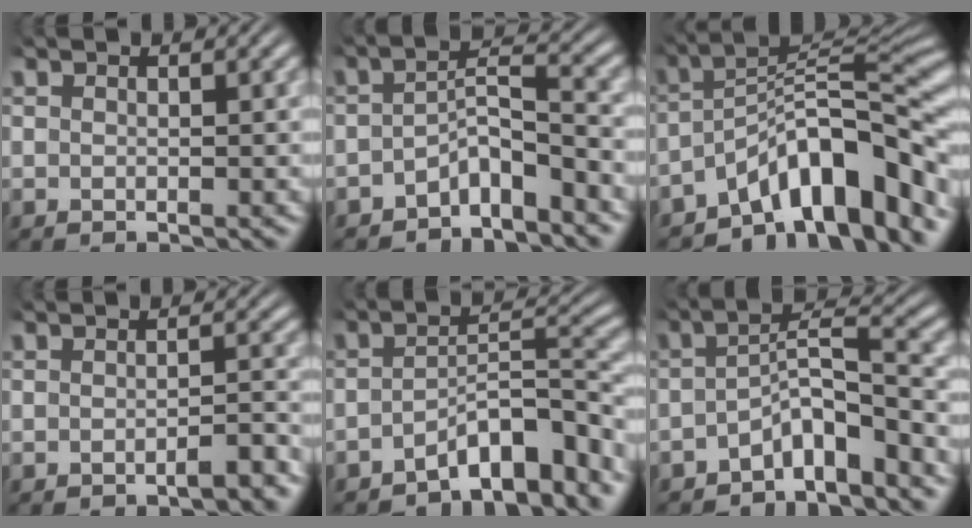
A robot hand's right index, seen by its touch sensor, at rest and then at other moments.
{"total": 3.8, "force": [-2.9, 1.0, 2.3], "torque": [-0.032, -0.009, -0.047]}
{"total": 10.2, "force": [-3.9, 4.7, 8.2], "torque": [-0.125, -0.022, -0.053]}
{"total": 1.9, "force": [-1.7, -0.1, 0.7], "torque": [-0.007, 0.003, -0.032]}
{"total": 6.3, "force": [-4.2, 1.4, 4.5], "torque": [-0.057, -0.009, -0.062]}
{"total": 4.8, "force": [-2.9, 1.8, 3.4], "torque": [-0.054, -0.013, -0.043]}